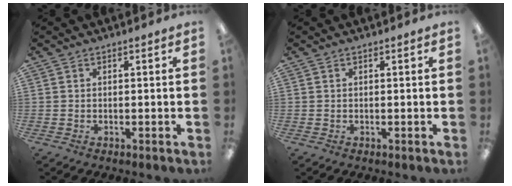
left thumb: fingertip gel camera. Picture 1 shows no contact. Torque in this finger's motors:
{"motor_torque": [0.00, 0.02, 0.04, -0.12, 0.00]}